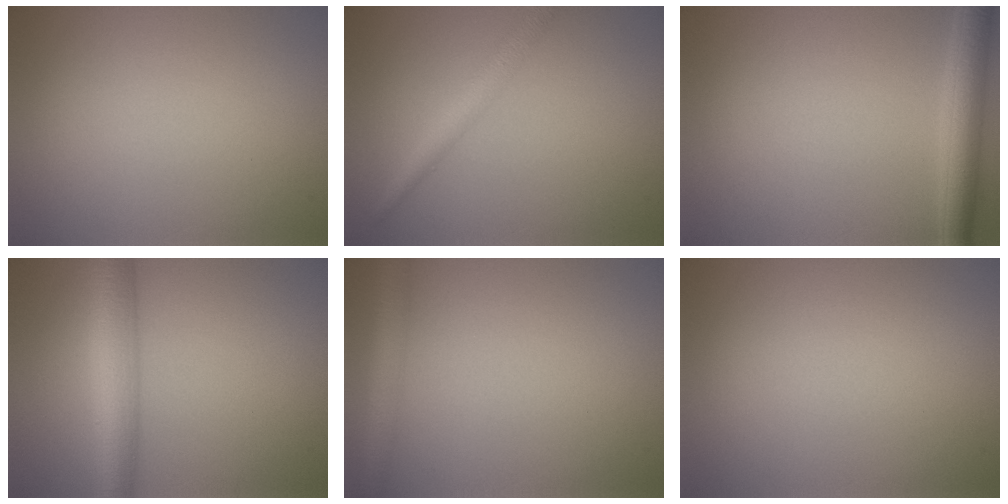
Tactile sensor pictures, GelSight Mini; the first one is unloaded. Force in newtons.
{"total": 2.6, "press": 2.6, "slide": 0.0}
{"total": 3.5, "press": 3.5, "slide": 0.1}
{"total": 5.5, "press": 5.5, "slide": 0.2}
{"total": 3.1, "press": 3.1, "slide": 0.1}
{"total": 0.0}